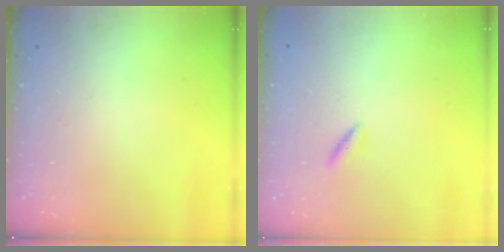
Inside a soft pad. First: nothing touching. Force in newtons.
{"total": 1.7, "press": 1.5, "slide": 0.8}